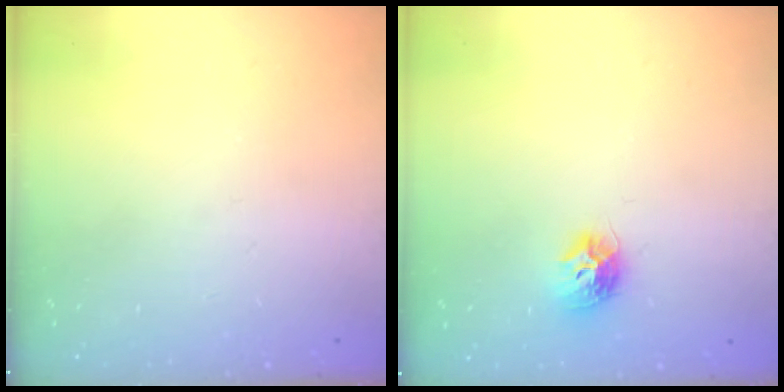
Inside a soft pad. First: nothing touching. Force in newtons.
{"total": 8.6, "press": 8.5, "slide": 0.1}